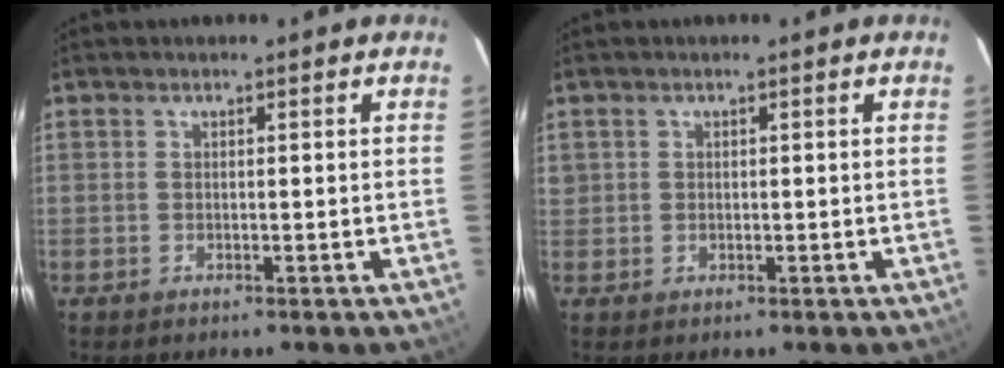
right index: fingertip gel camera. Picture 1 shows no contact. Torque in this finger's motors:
{"motor_torque": [0.00, -0.03, -0.01, 0.01]}